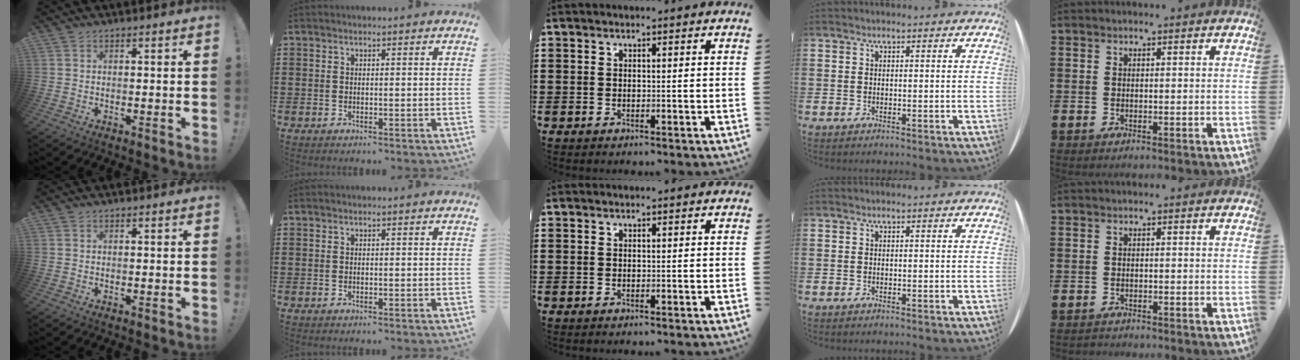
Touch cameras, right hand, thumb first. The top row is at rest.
{"little": {"total": 0.5, "force": [-0.5, 0.1, 0.0], "torque": [-0.001, -0.001, -0.011]}}